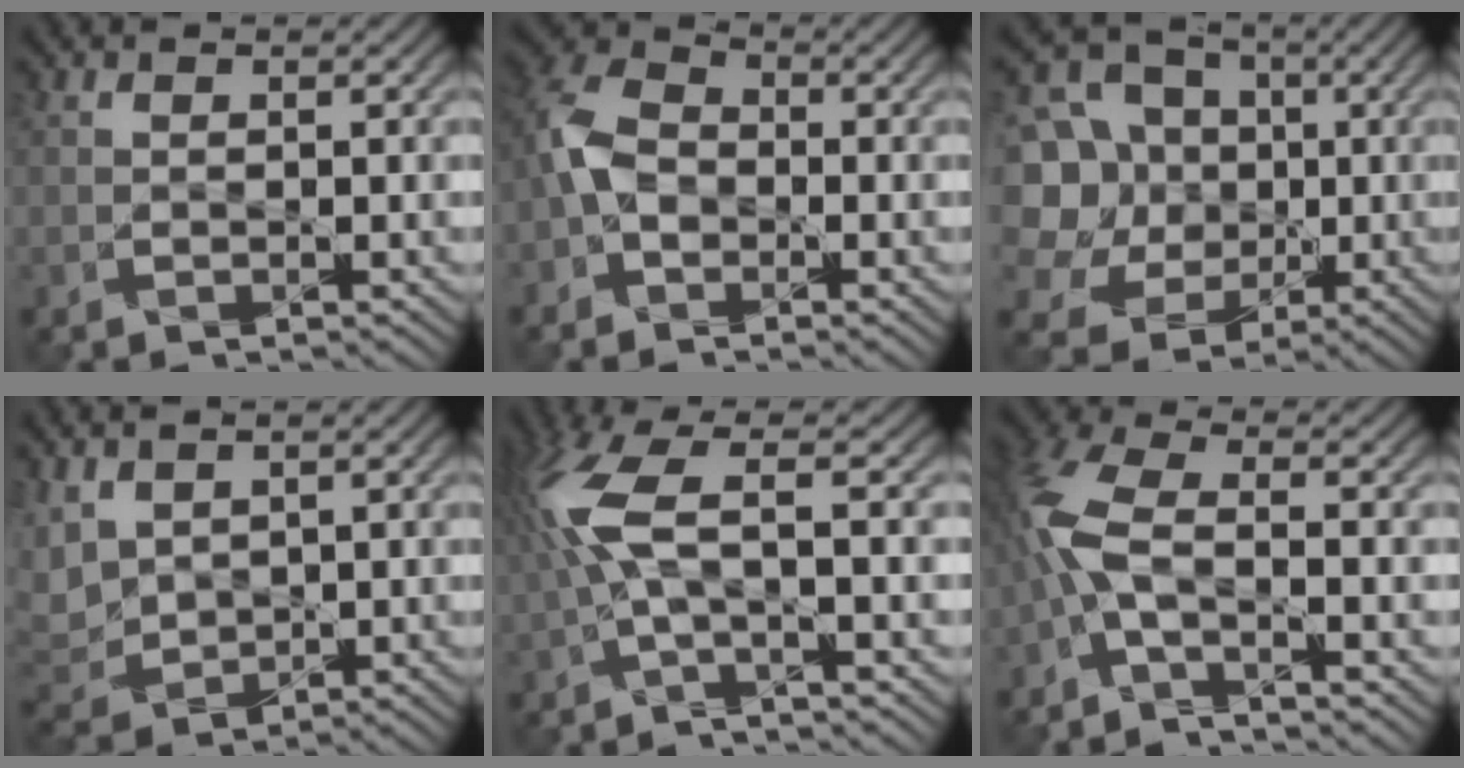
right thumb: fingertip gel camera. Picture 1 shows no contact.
{"total": 6.1, "force": [-1.9, 4.2, 4.0], "torque": [-0.112, 0.006, -0.053]}
{"total": 15.6, "force": [1.3, 13.8, 7.0], "torque": [-0.267, 0.034, 0.014]}
{"total": 5.4, "force": [2.0, 3.6, 3.5], "torque": [-0.129, 0.005, 0.040]}
{"total": 7.6, "force": [0.7, 1.1, 7.5], "torque": [-0.186, 0.015, 0.010]}
{"total": 6.7, "force": [-2.5, 1.9, 5.9], "torque": [-0.161, 0.003, -0.066]}